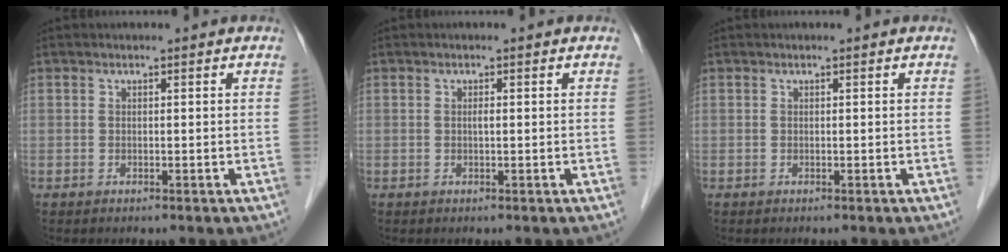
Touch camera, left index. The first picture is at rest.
{"total": 0.7, "force": [-0.6, -0.1, 0.5], "torque": [-0.010, -0.006, -0.009]}
{"total": 0.0}